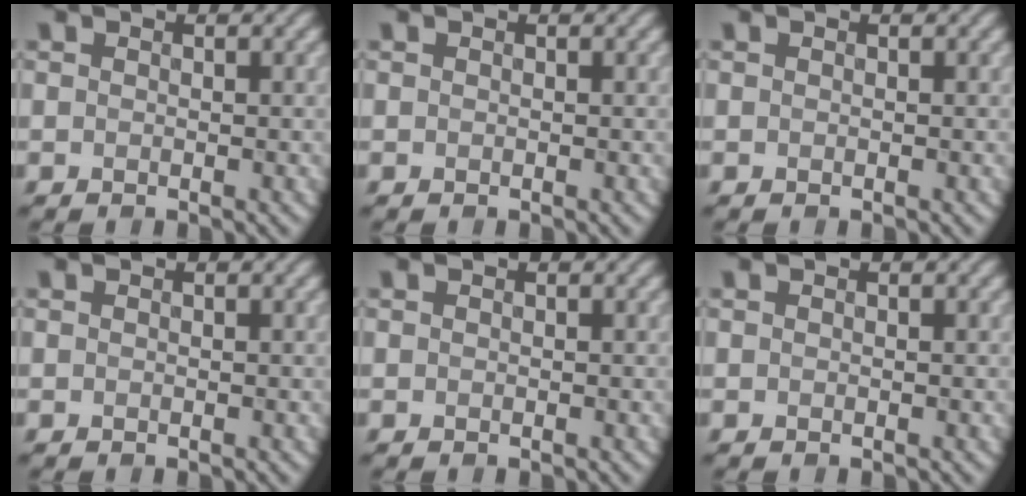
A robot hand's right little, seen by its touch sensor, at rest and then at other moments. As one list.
[{"total": 0.0}, {"total": 0.0}, {"total": 0.0}, {"total": 0.0}, {"total": 0.0}]